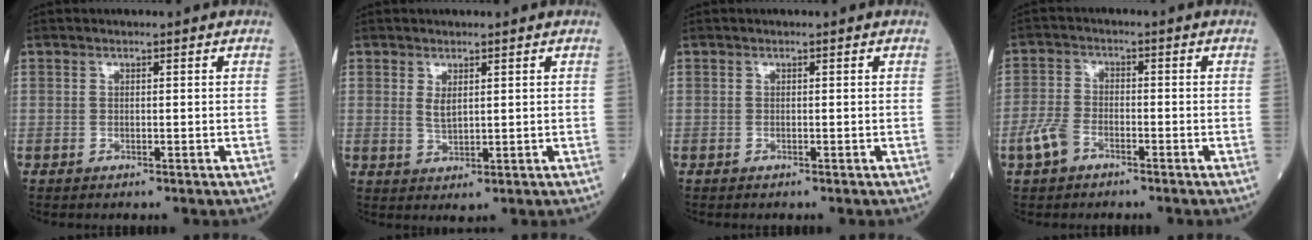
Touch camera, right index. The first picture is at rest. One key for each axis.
{"total": 2.4, "fx": 1.0, "fy": 0.8, "fz": 2.0, "tx": -0.041, "ty": -0.009, "tz": 0.025}
{"total": 0.0}
{"total": 4.5, "fx": -2.7, "fy": 2.4, "fz": 2.7, "tx": -0.069, "ty": 0.003, "tz": -0.055}